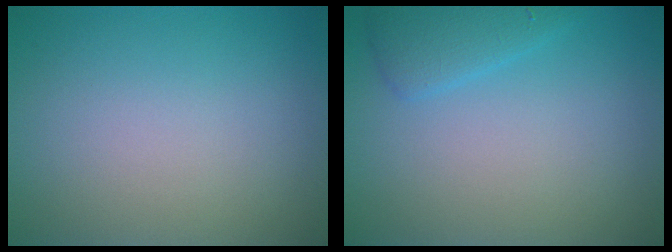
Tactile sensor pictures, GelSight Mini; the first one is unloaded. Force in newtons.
{"total": 2.2, "press": 2.2, "slide": 0.2}